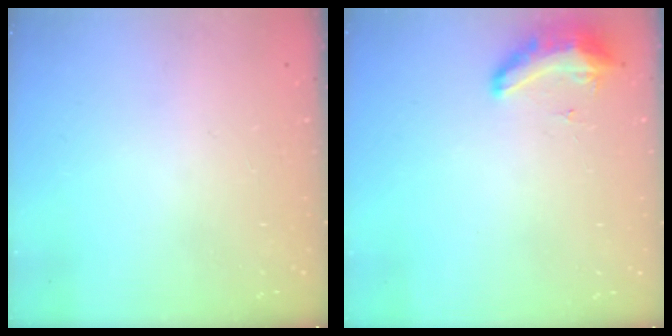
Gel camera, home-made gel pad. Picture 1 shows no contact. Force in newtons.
{"total": 8.5, "press": 8.3, "slide": 1.6}